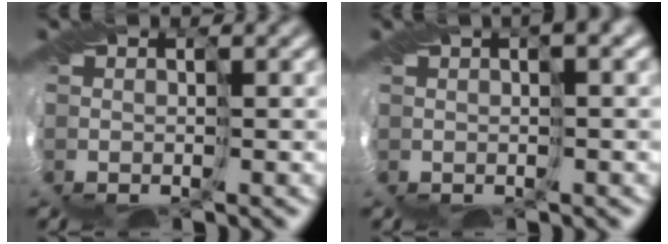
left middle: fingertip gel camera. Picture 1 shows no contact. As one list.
[{"total": 2.9, "force": [1.5, 0.5, 2.4], "torque": [-0.038, 0.012, 0.018]}]